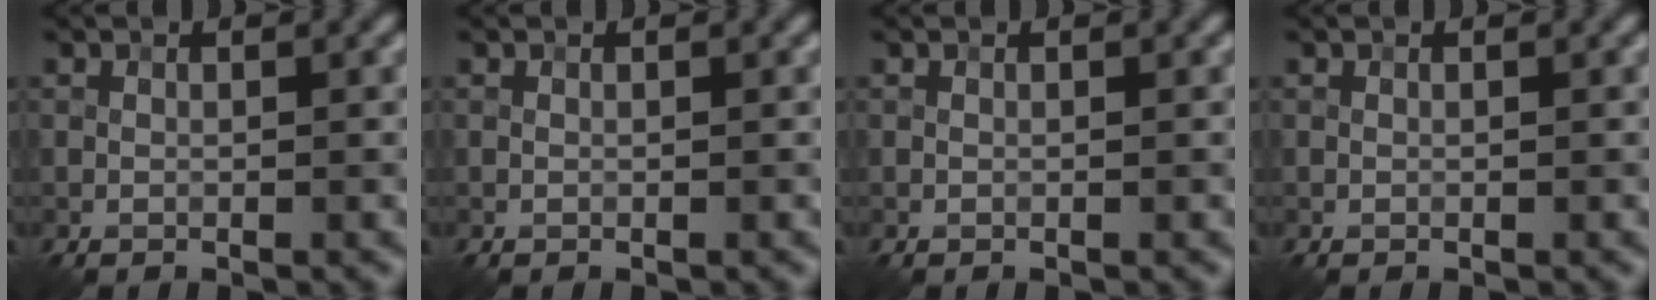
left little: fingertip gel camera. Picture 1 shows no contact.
{"total": 0.0}
{"total": 0.0}
{"total": 0.0}